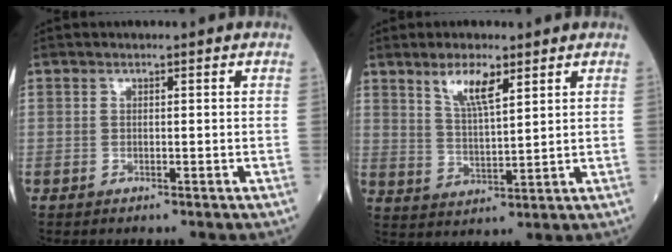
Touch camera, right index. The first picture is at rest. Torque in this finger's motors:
{"motor_torque": [0.21, 0.23, 0.11, 0.08]}